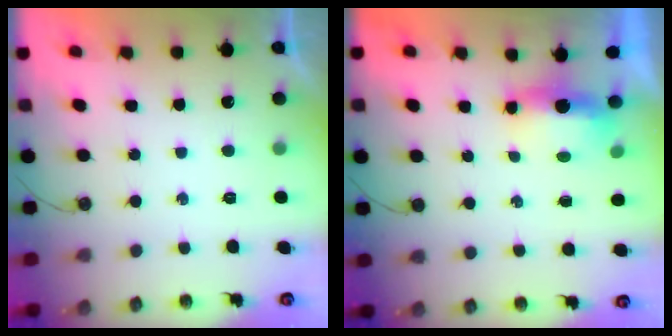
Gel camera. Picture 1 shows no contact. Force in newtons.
{"total": 14.5, "press": 7.2, "slide": 12.6}